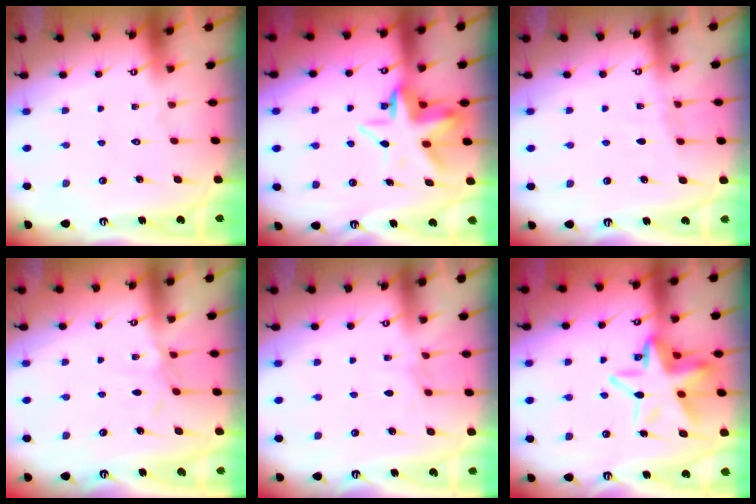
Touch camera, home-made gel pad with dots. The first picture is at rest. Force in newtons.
{"total": 8.5, "press": 8.1, "slide": 2.7}
{"total": 3.1, "press": 3.1, "slide": 0.4}
{"total": 4.2, "press": 4.2, "slide": 0.4}
{"total": 2.9, "press": 2.8, "slide": 0.5}
{"total": 15.4, "press": 15.2, "slide": 2.1}